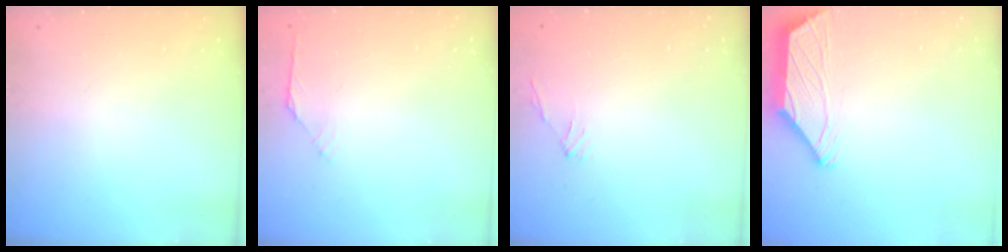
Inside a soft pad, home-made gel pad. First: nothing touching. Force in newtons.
{"total": 2.4, "press": 2.3, "slide": 0.7}
{"total": 1.2, "press": 1.1, "slide": 0.6}
{"total": 1.8, "press": 1.6, "slide": 0.7}